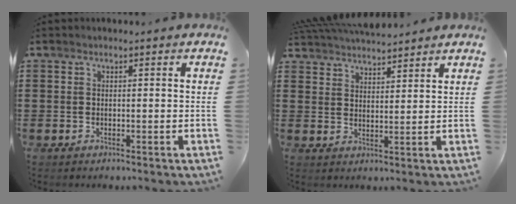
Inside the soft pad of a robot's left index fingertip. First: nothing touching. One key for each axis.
{"total": 4.6, "fx": 4.6, "fy": 0.3, "fz": 0.1, "tx": -0.019, "ty": -0.017, "tz": 0.085}